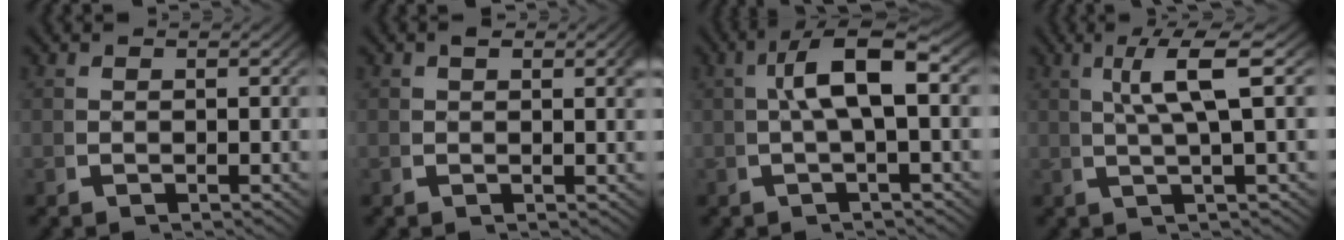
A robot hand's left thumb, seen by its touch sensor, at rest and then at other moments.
{"total": 1.3, "force": [0.6, 0.3, 1.1], "torque": [-0.011, 0.000, 0.007]}
{"total": 6.7, "force": [1.0, 2.4, 6.2], "torque": [-0.107, 0.014, 0.005]}
{"total": 5.7, "force": [2.0, 1.1, 5.2], "torque": [-0.085, 0.012, 0.025]}